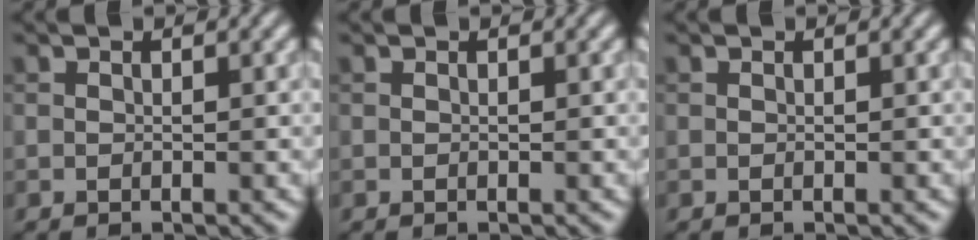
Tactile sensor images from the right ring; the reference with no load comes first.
{"total": 0.0}
{"total": 0.0}